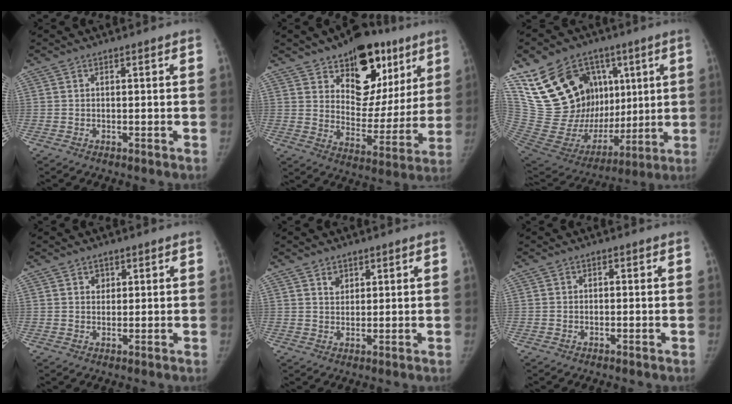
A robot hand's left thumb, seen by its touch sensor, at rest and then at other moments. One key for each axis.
{"total": 20.4, "fx": 11.8, "fy": 11.8, "fz": 11.8, "tx": -0.101, "ty": -0.049, "tz": 0.175}
{"total": 26.7, "fx": 9.8, "fy": 18.7, "fz": 16.4, "tx": -0.255, "ty": -0.001, "tz": 0.194}
{"total": 2.1, "fx": 1.1, "fy": 1.6, "fz": 0.7, "tx": 0.004, "ty": -0.006, "tz": 0.015}
{"total": 2.7, "fx": 1.6, "fy": 1.9, "fz": 0.9, "tx": 0.000, "ty": -0.012, "tz": 0.029}
{"total": 0.7, "fx": -0.2, "fy": 0.7, "fz": 0.2, "tx": 0.004, "ty": 0.004, "tz": -0.007}